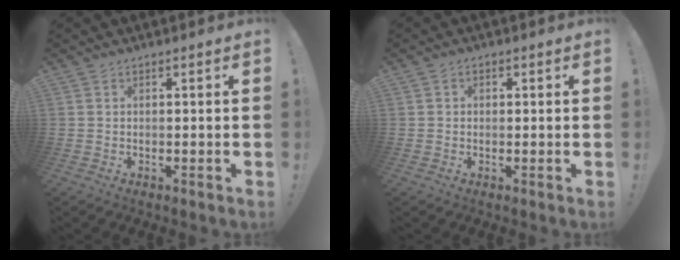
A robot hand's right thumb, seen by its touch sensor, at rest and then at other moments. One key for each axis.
{"total": 1.2, "fx": -0.2, "fy": 1.1, "fz": 0.5, "tx": -0.004, "ty": 0.003, "tz": -0.004}